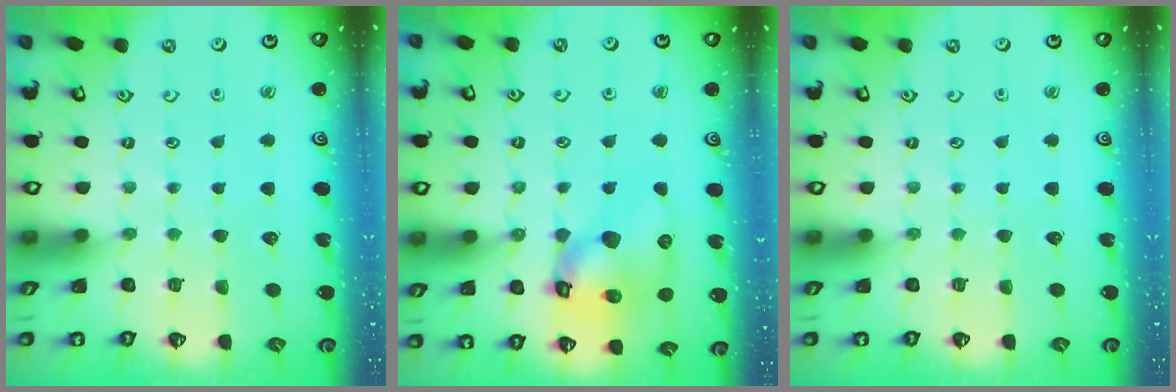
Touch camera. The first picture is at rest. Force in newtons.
{"total": 14.5, "press": 14.3, "slide": 2.1}
{"total": 0.0}